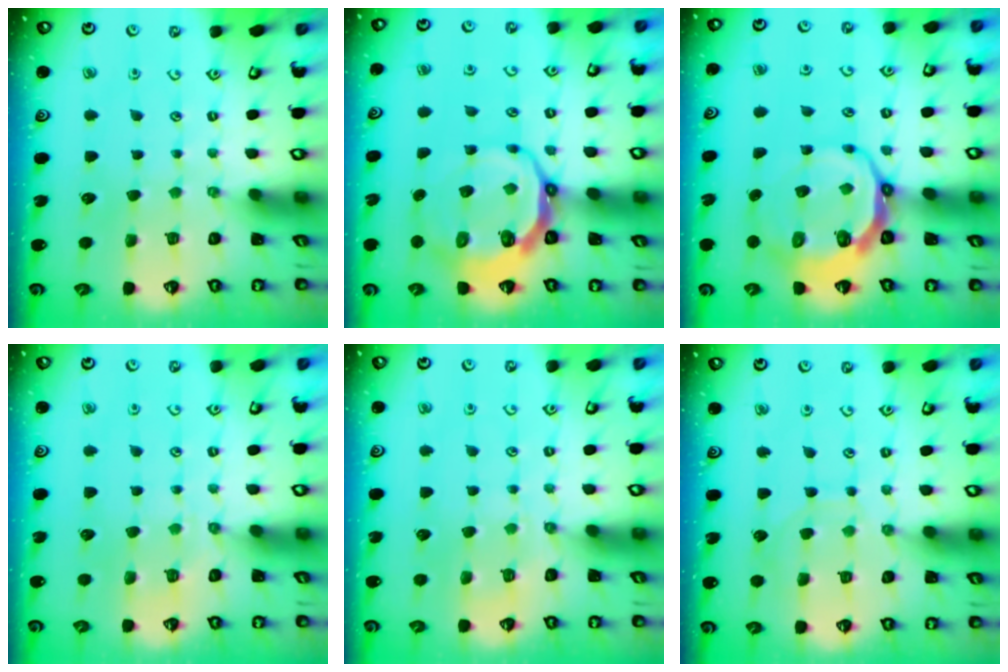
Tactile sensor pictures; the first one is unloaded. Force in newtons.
{"total": 10.4, "press": 9.6, "slide": 3.9}
{"total": 10.4, "press": 9.6, "slide": 3.9}
{"total": 2.9, "press": 2.8, "slide": 0.6}
{"total": 5.5, "press": 5.5, "slide": 0.7}
{"total": 6.9, "press": 6.8, "slide": 0.5}